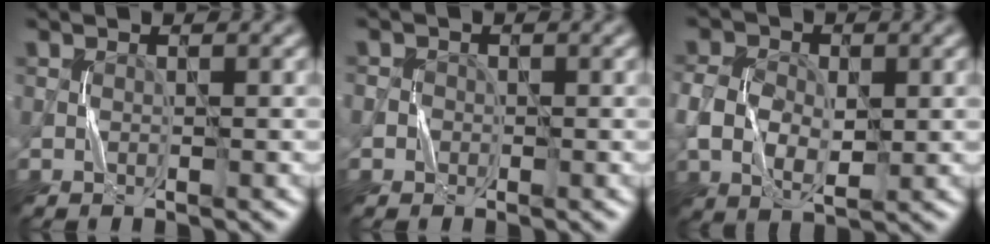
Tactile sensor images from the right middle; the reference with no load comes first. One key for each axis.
{"total": 1.1, "fx": -0.3, "fy": 1.0, "fz": -0.1, "tx": 0.012, "ty": -0.003, "tz": -0.005}
{"total": 5.3, "fx": 0.0, "fy": 3.9, "fz": 3.7, "tx": -0.078, "ty": 0.000, "tz": -0.001}